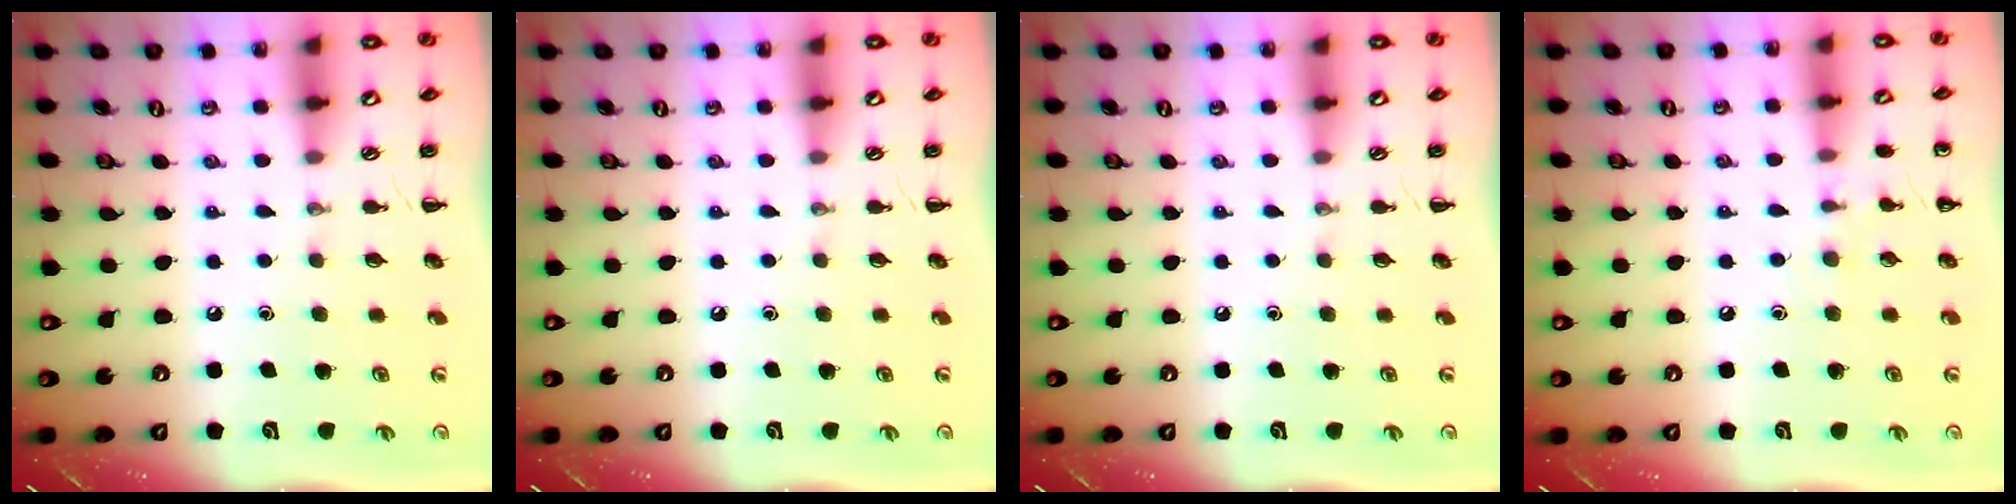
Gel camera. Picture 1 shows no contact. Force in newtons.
{"total": 0.0}
{"total": 0.0}
{"total": 6.0, "press": 5.7, "slide": 1.9}